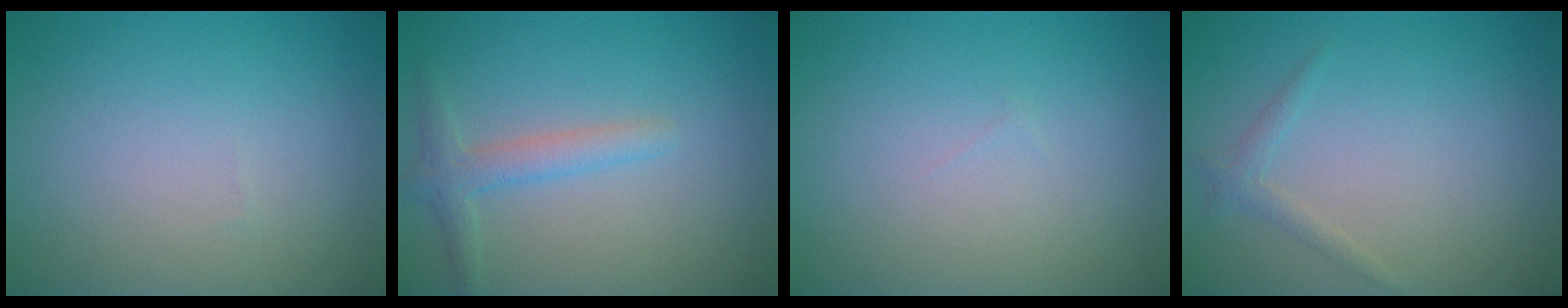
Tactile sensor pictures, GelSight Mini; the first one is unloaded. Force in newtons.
{"total": 2.3, "press": 2.3, "slide": 0.1}
{"total": 0.0}
{"total": 1.1, "press": 1.1, "slide": 0.1}